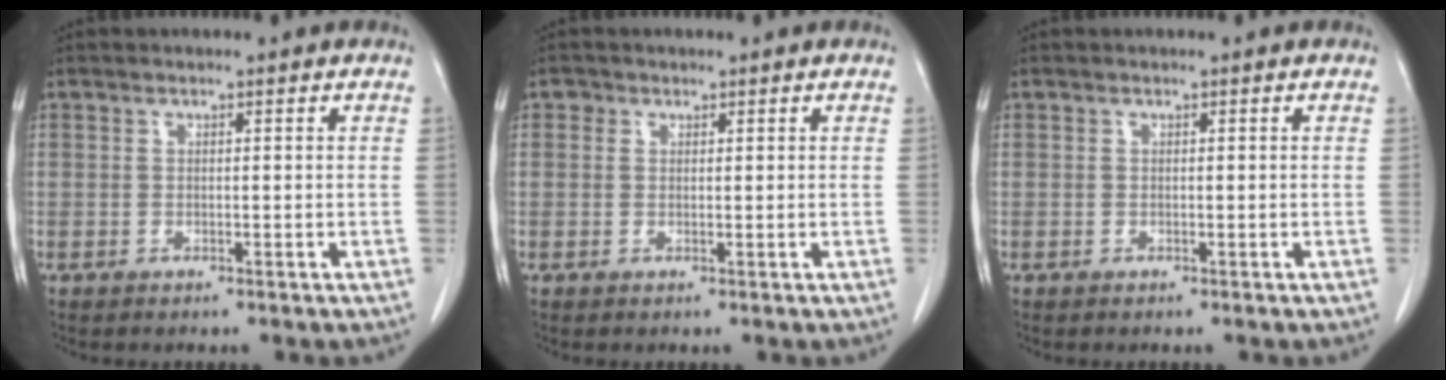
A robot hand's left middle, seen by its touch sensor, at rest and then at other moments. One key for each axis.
{"total": 1.0, "fx": 0.5, "fy": 0.9, "fz": 0.1, "tx": 0.007, "ty": 0.001, "tz": 0.004}
{"total": 0.0}